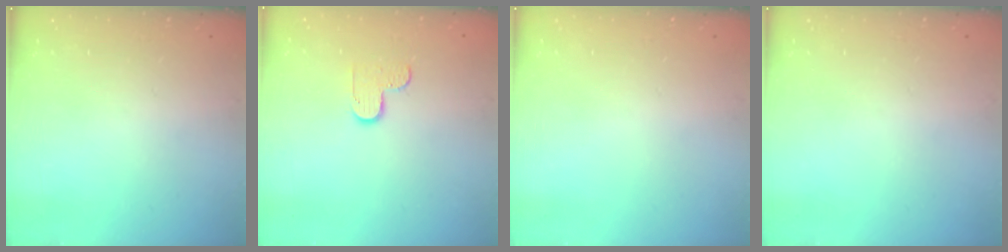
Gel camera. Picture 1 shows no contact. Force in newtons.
{"total": 5.7, "press": 5.7, "slide": 0.3}
{"total": 0.0}
{"total": 0.0}